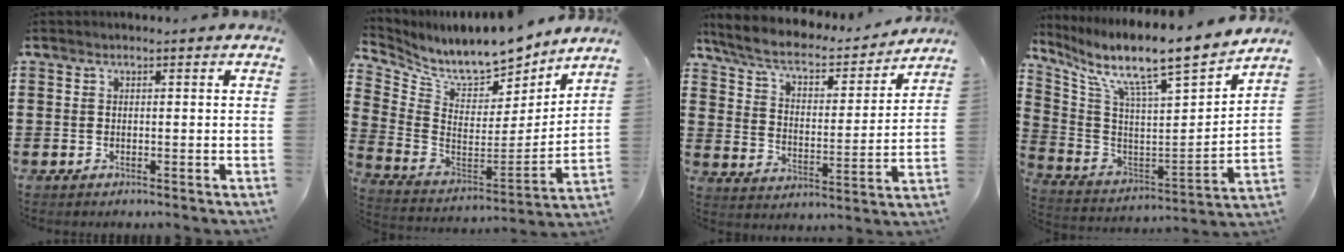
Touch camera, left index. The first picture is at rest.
{"total": 8.2, "force": [7.7, 1.4, 2.4], "torque": [-0.080, -0.068, 0.130]}
{"total": 6.4, "force": [5.3, 1.8, 3.1], "torque": [-0.082, -0.032, 0.087]}
{"total": 9.8, "force": [8.1, 0.8, 5.5], "torque": [-0.125, -0.073, 0.123]}